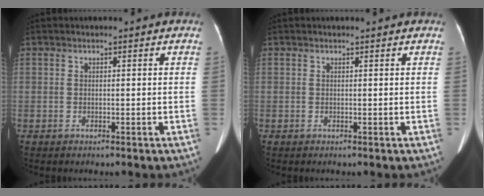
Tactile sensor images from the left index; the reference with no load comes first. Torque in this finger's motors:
{"motor_torque": [0.00, -0.22, 0.00, 0.02]}